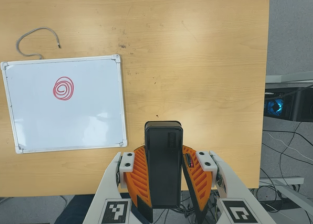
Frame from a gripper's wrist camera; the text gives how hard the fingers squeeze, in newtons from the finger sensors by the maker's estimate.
{"total": 9.0, "left": 7.7, "right": 10.2}